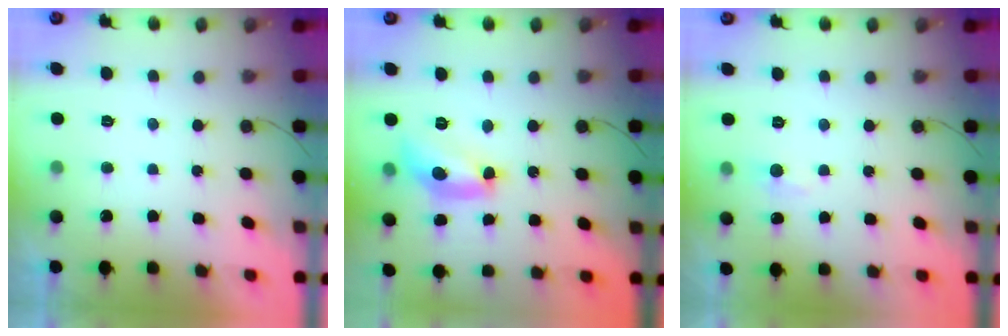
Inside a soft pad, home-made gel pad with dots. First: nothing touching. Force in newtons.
{"total": 14.6, "press": 14.5, "slide": 1.0}
{"total": 4.6, "press": 4.6, "slide": 0.7}